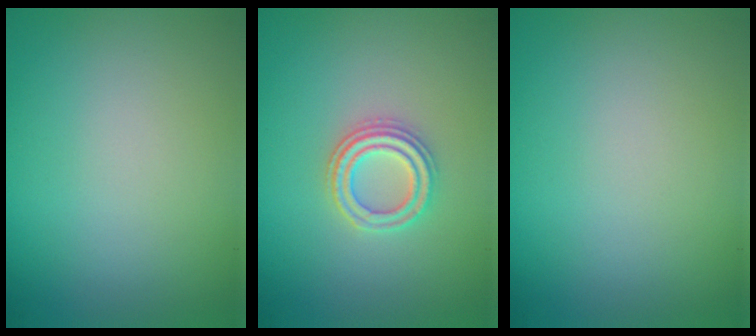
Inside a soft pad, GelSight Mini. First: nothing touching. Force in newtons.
{"total": 2.7, "press": 2.6, "slide": 1.0}
{"total": 0.0}